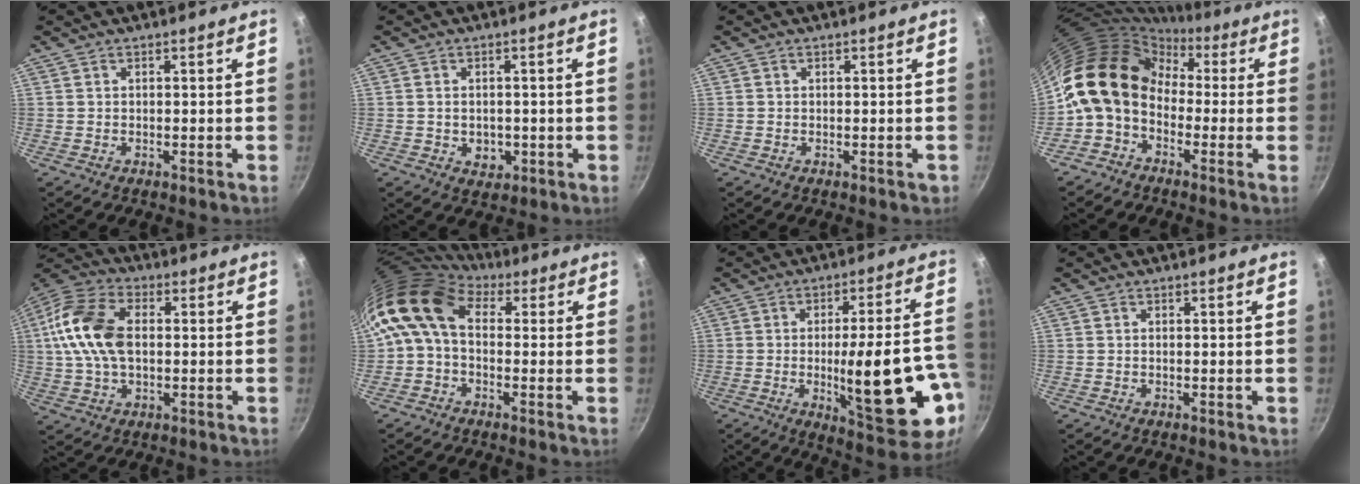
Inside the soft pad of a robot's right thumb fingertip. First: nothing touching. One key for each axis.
{"total": 3.9, "fx": -0.7, "fy": 3.1, "fz": 2.2, "tx": -0.024, "ty": 0.003, "tz": -0.004}
{"total": 0.6, "fx": -0.2, "fy": 0.5, "fz": 0.3, "tx": 0.000, "ty": 0.001, "tz": -0.003}
{"total": 15.0, "fx": -0.9, "fy": 11.9, "fz": 9.1, "tx": -0.136, "ty": 0.047, "tz": -0.041}
{"total": 15.3, "fx": 1.3, "fy": 9.5, "fz": 11.9, "tx": -0.222, "ty": 0.023, "tz": 0.010}
{"total": 10.7, "fx": 1.7, "fy": 7.5, "fz": 7.4, "tx": -0.130, "ty": 0.021, "tz": 0.008}
{"total": 21.6, "fx": -5.2, "fy": 6.0, "fz": 20.1, "tx": -0.269, "ty": 0.013, "tz": -0.057}
{"total": 0.0}